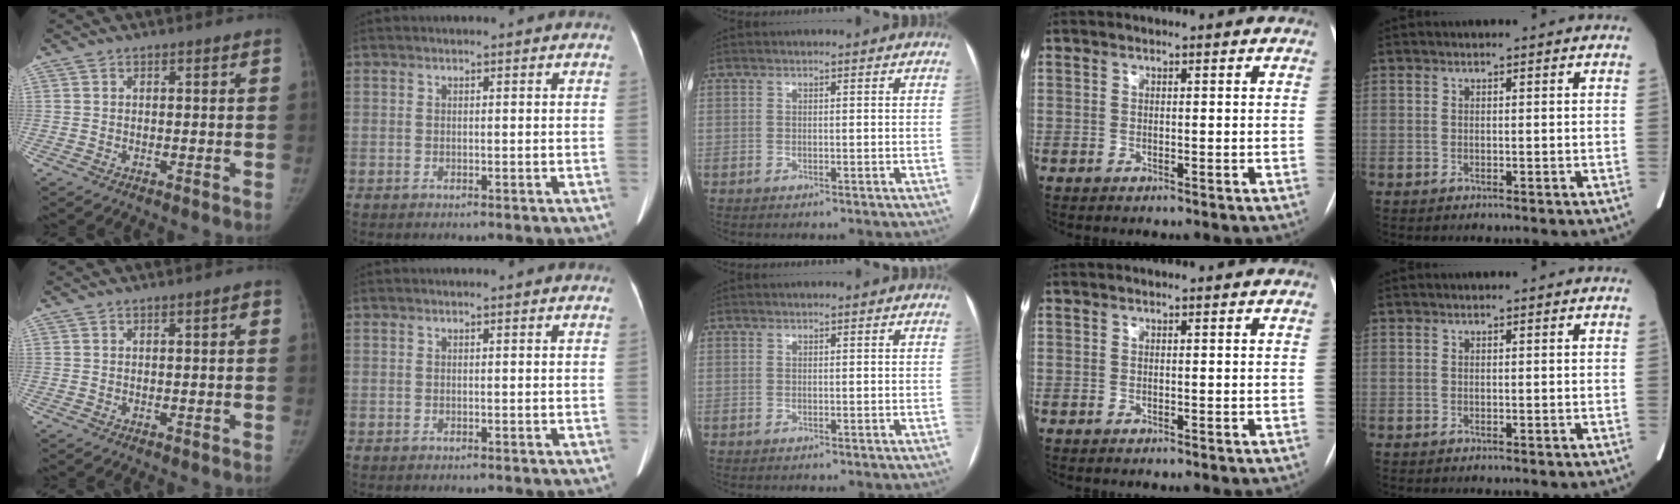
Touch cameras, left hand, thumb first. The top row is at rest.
{"thumb": {"total": 1.0, "force": [0.1, 0.2, 1.0], "torque": [-0.015, 0.003, -0.001]}}